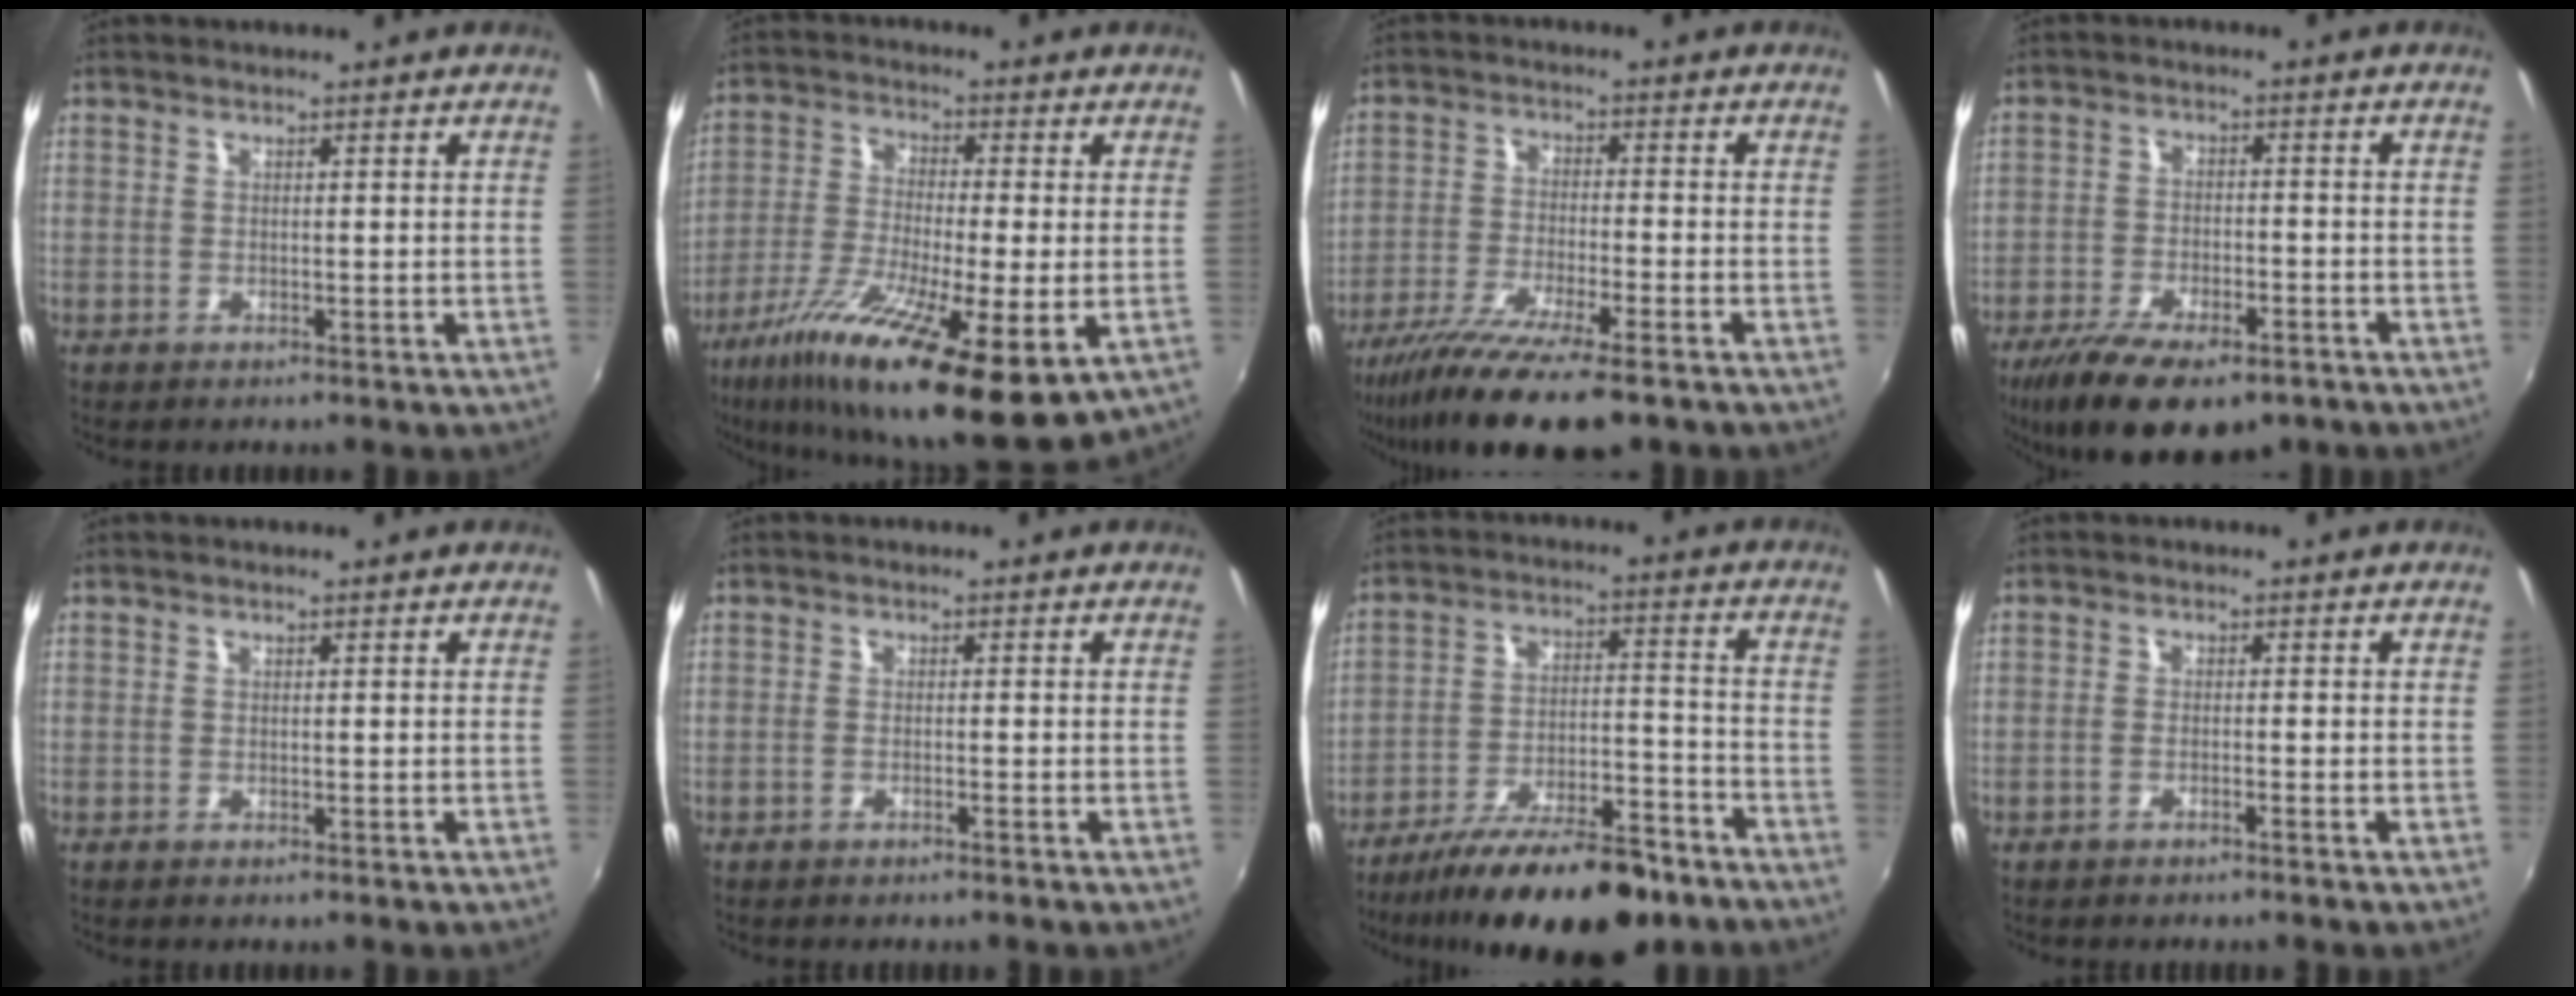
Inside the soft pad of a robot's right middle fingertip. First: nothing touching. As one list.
[{"total": 18.0, "force": [-8.0, 4.3, 15.6], "torque": [-0.302, -0.057, -0.146]}, {"total": 14.7, "force": [-10.8, 2.5, 9.6], "torque": [-0.196, -0.045, -0.189]}, {"total": 16.1, "force": [-11.0, 6.4, 9.9], "torque": [-0.206, -0.042, -0.174]}, {"total": 0.0}, {"total": 1.1, "force": [-1.0, 0.0, 0.5], "torque": [-0.016, 0.001, -0.021]}, {"total": 20.6, "force": [-15.9, 5.9, 11.7], "torque": [-0.207, -0.027, -0.240]}, {"total": 1.5, "force": [-1.3, 0.0, 0.7], "torque": [-0.022, 0.001, -0.026]}]